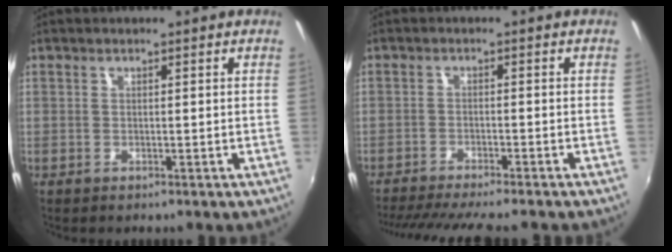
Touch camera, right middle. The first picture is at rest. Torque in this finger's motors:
{"motor_torque": [1.05, -1.09, 0.17, 0.07]}